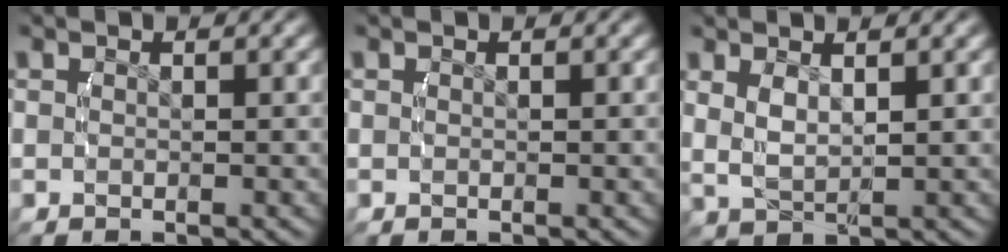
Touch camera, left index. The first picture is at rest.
{"total": 0.0}
{"total": 3.3, "force": [1.3, 1.9, 2.4], "torque": [-0.052, -0.001, 0.027]}